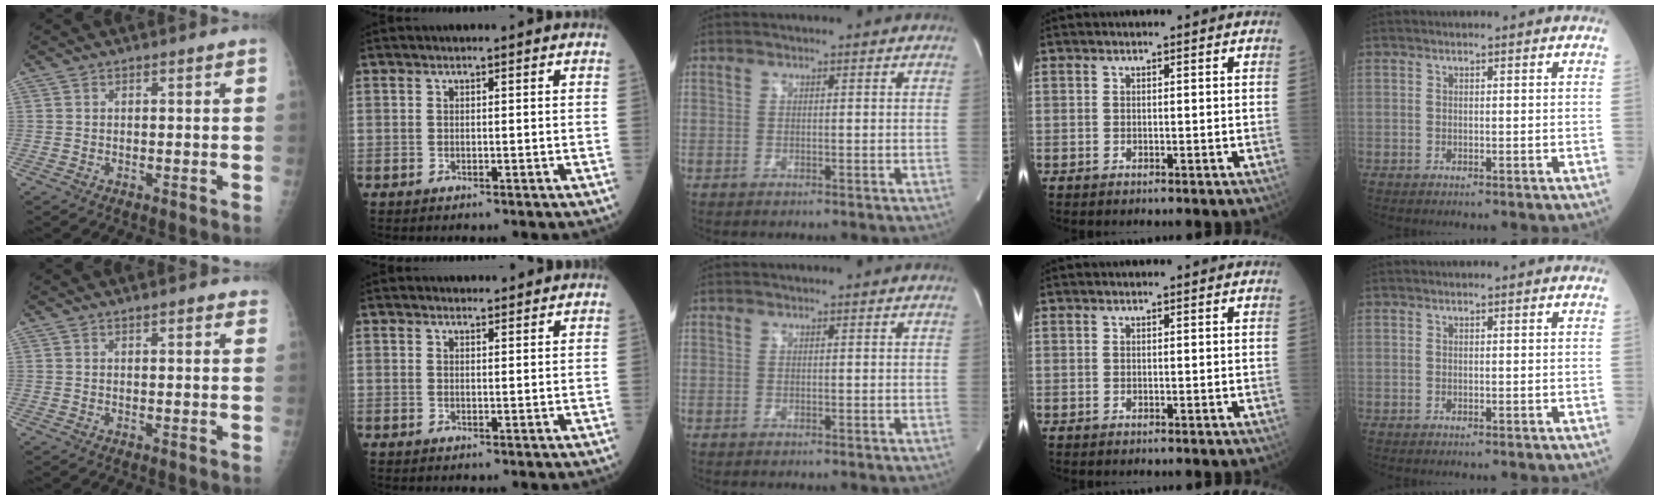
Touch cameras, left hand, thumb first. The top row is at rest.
{"thumb": {"total": 2.4, "force": [1.9, 0.7, 1.4], "torque": [-0.003, 0.001, 0.021]}, "index": {"total": 2.5, "force": [2.5, 0.6, 0.1], "torque": [0.000, 0.009, 0.033]}}